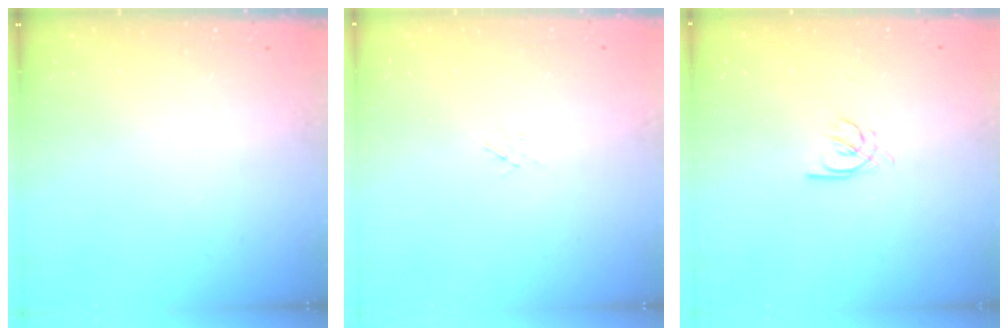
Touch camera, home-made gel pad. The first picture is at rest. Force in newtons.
{"total": 1.0, "press": 0.9, "slide": 0.4}
{"total": 1.6, "press": 1.6, "slide": 0.3}